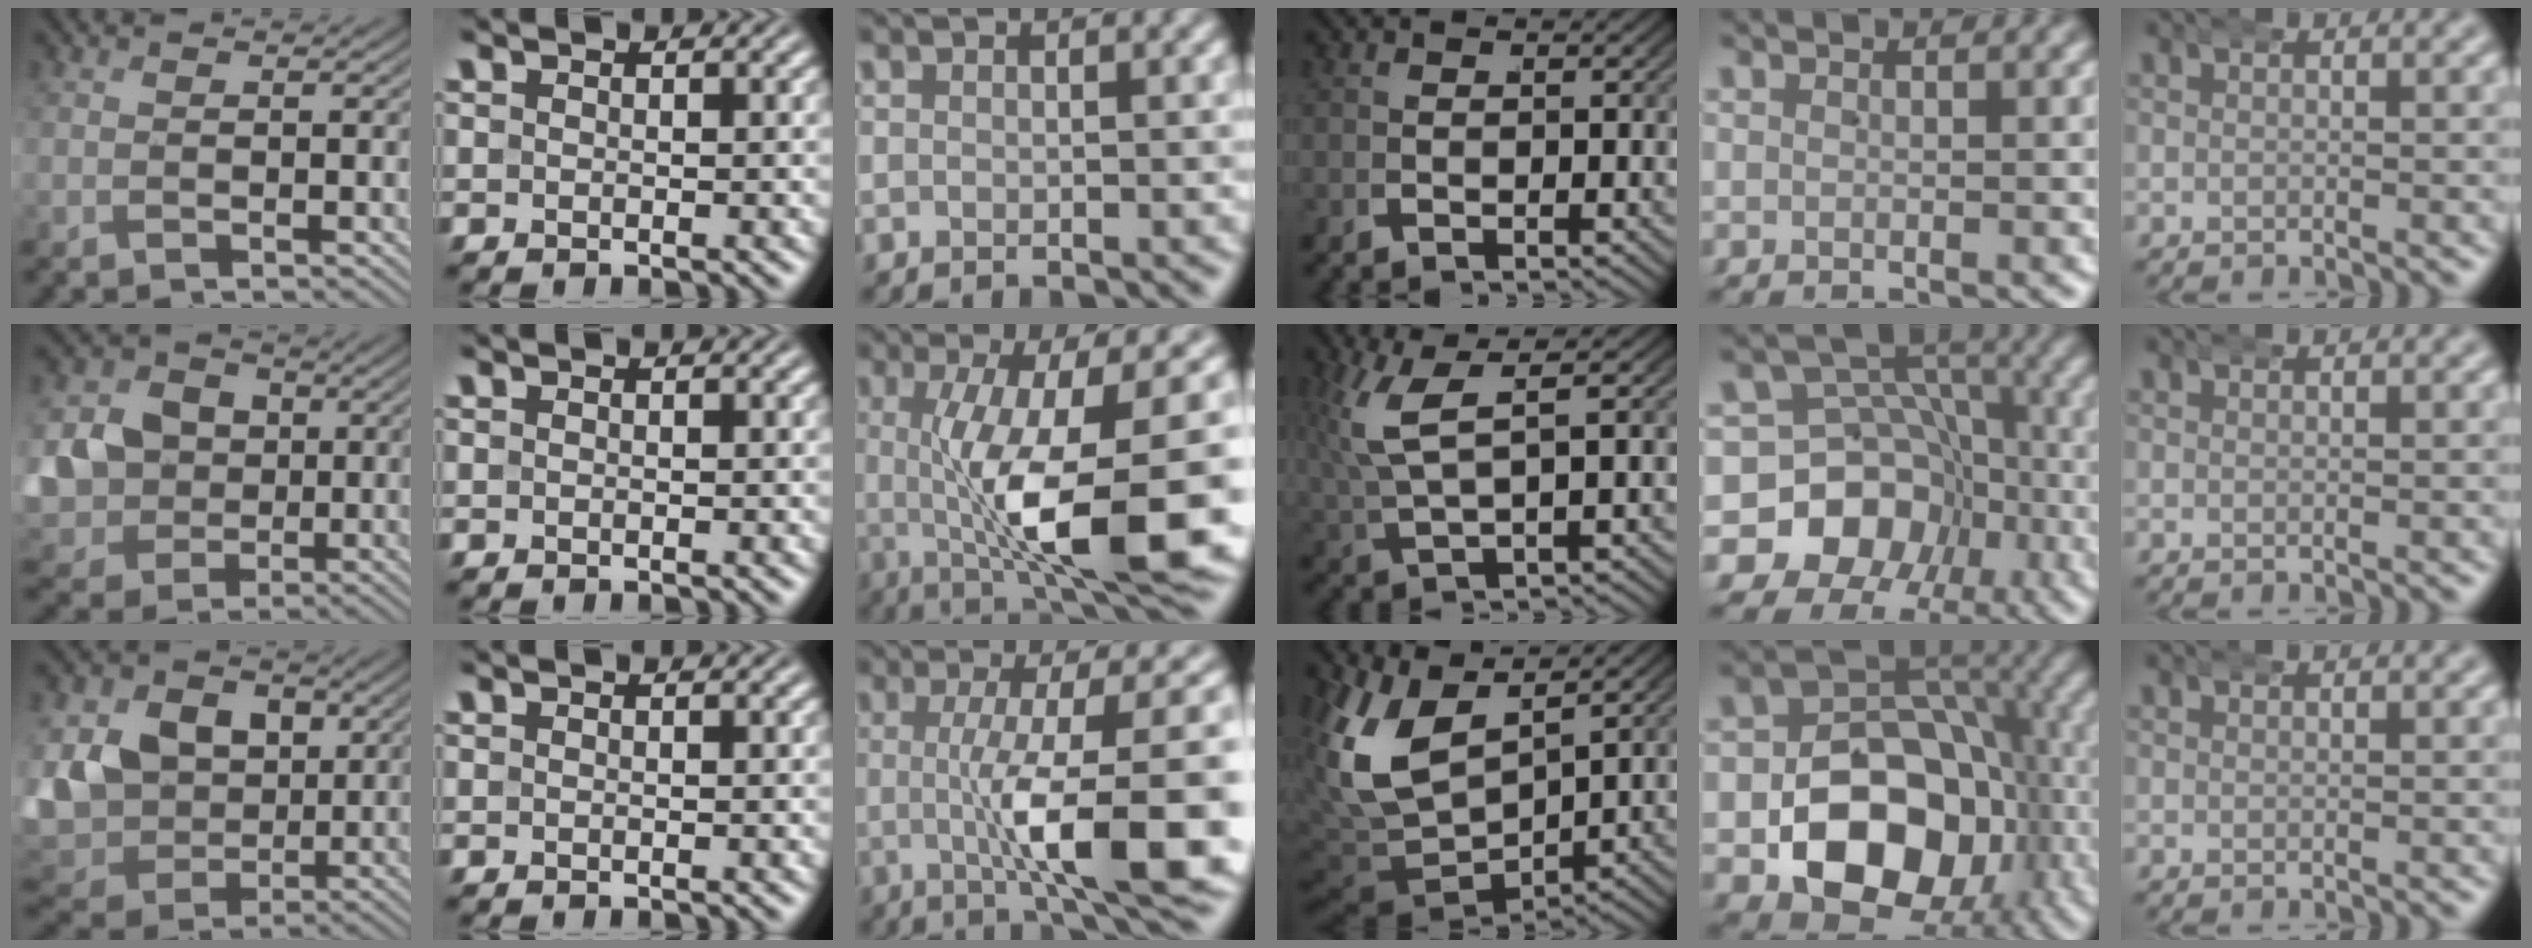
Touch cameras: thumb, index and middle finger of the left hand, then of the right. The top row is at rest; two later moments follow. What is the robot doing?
{"motion": "wrap", "object": "arm wrap"}